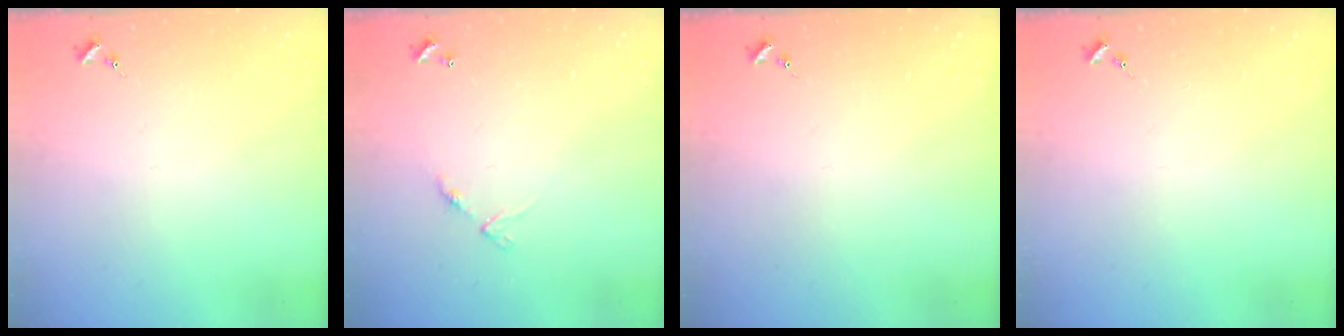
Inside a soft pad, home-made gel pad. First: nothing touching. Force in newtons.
{"total": 6.2, "press": 6.2, "slide": 0.7}
{"total": 0.0}
{"total": 0.0}